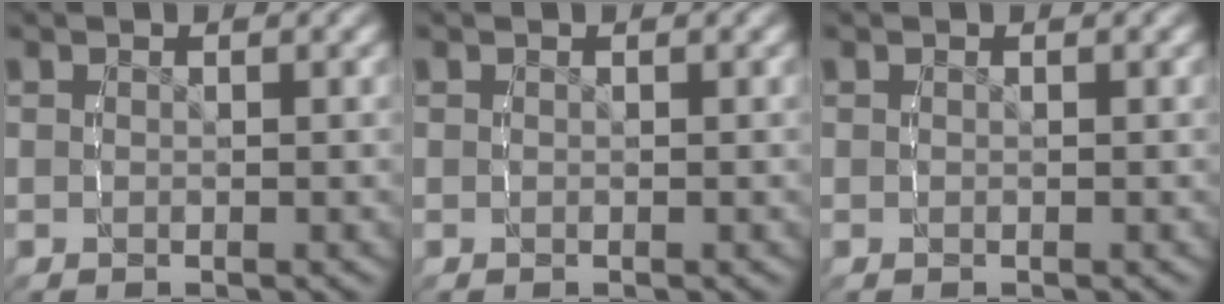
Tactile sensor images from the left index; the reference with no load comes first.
{"total": 0.0}
{"total": 0.0}